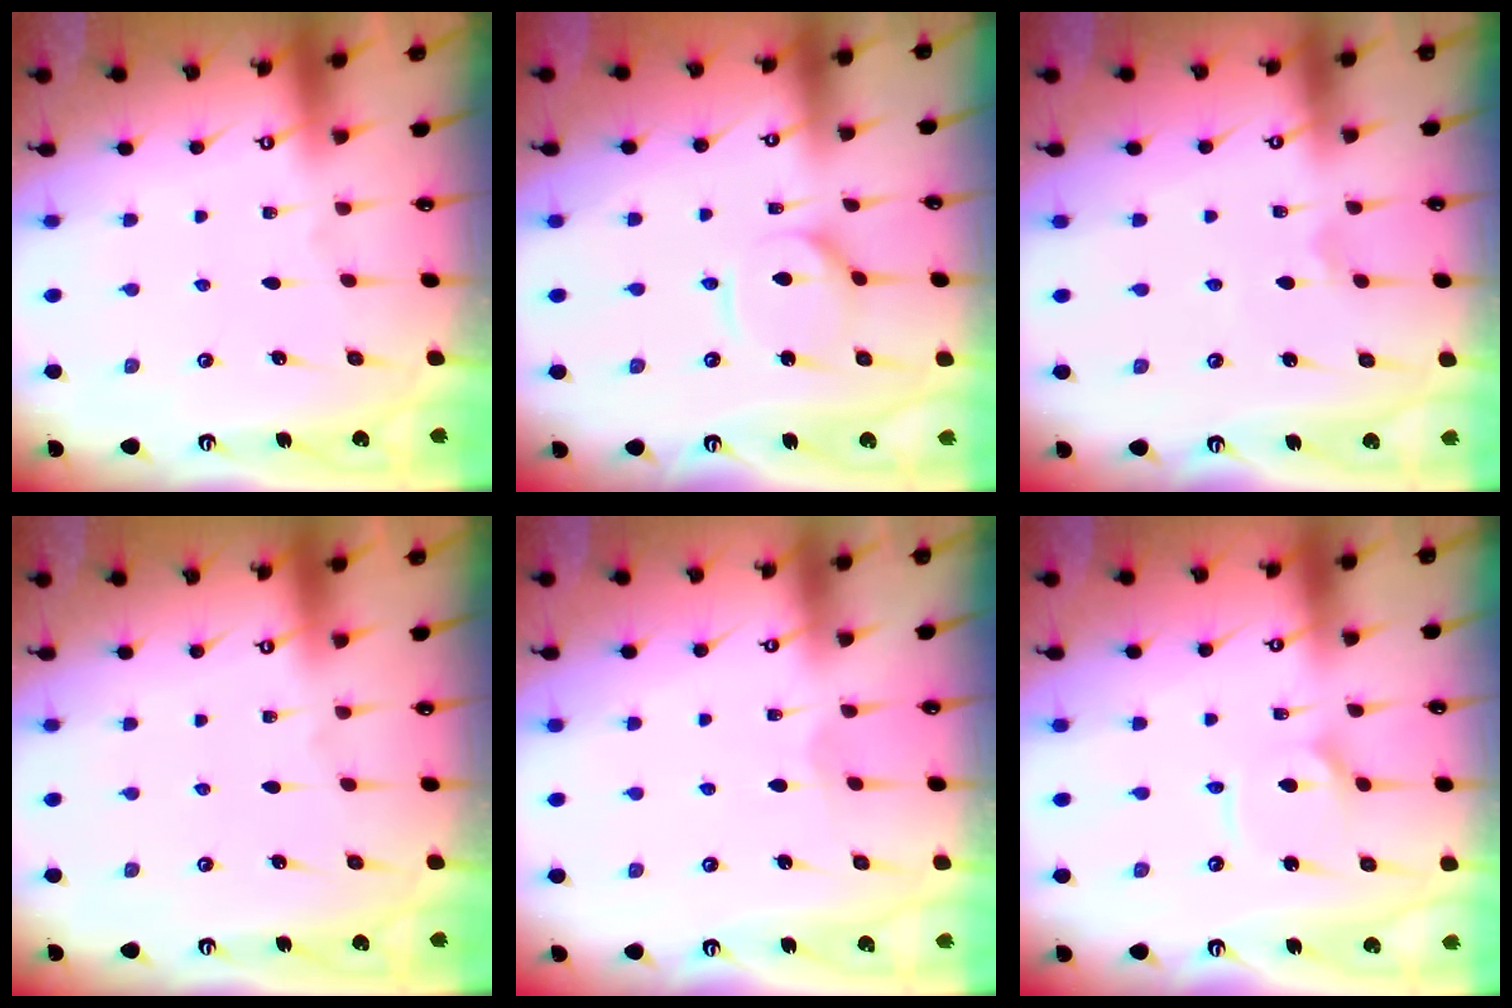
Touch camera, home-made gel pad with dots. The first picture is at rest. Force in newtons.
{"total": 7.4, "press": 7.3, "slide": 0.8}
{"total": 1.6, "press": 1.6, "slide": 0.1}
{"total": 0.0}
{"total": 2.8, "press": 2.8, "slide": 0.2}
{"total": 3.9, "press": 3.9, "slide": 0.4}